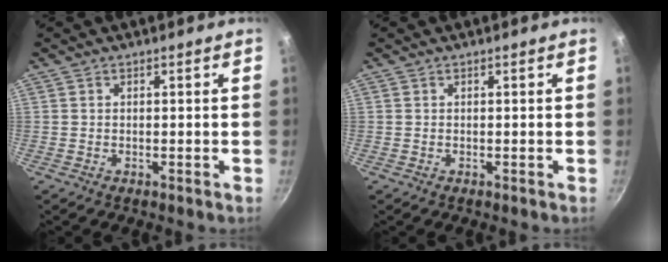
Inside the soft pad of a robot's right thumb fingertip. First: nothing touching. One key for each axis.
{"total": 0.0}